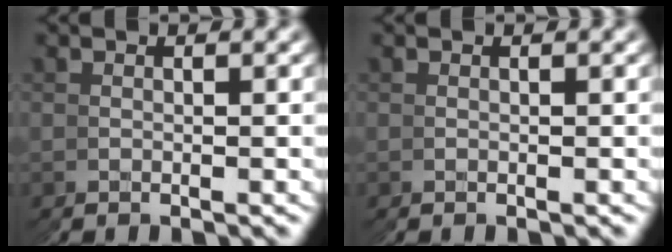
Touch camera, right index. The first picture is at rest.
{"total": 0.0}